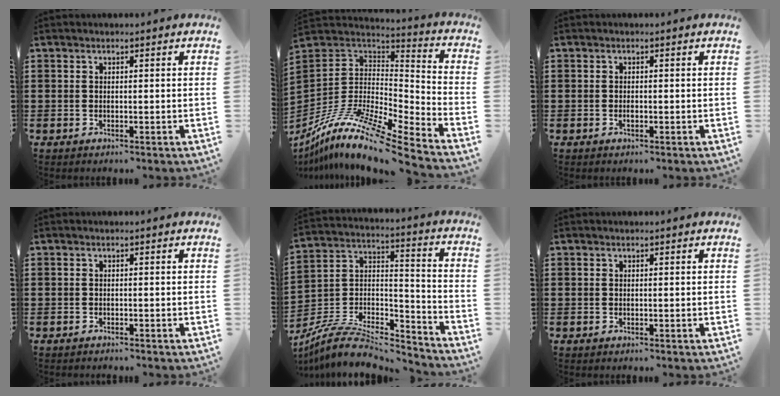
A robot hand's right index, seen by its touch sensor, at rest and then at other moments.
{"total": 12.9, "force": [-9.4, 1.9, 8.5], "torque": [-0.179, 0.000, -0.183]}
{"total": 0.6, "force": [-0.1, 0.3, 0.5], "torque": [-0.010, -0.003, -0.001]}
{"total": 0.9, "force": [-0.8, -0.1, -0.1], "torque": [0.001, -0.001, -0.018]}
{"total": 8.7, "force": [-7.4, 2.9, 3.5], "torque": [-0.071, 0.014, -0.146]}
{"total": 0.0}